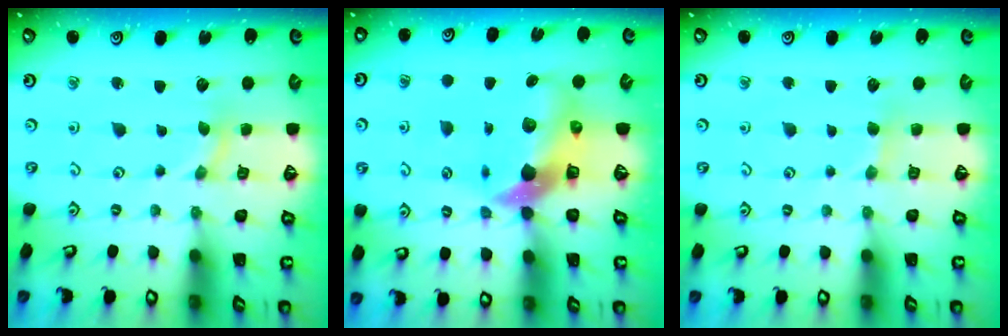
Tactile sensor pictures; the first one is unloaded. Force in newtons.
{"total": 9.4, "press": 9.3, "slide": 1.3}
{"total": 1.9, "press": 1.9, "slide": 0.3}